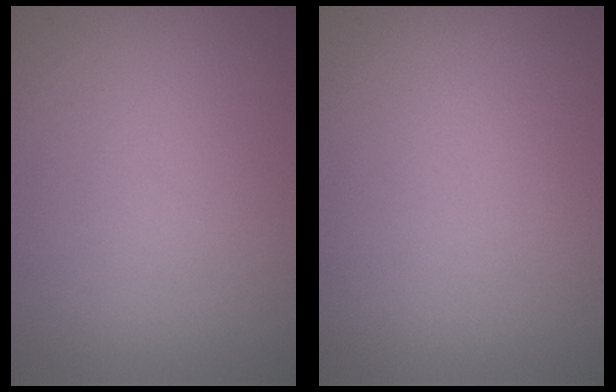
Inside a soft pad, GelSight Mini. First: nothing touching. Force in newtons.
{"total": 0.0}